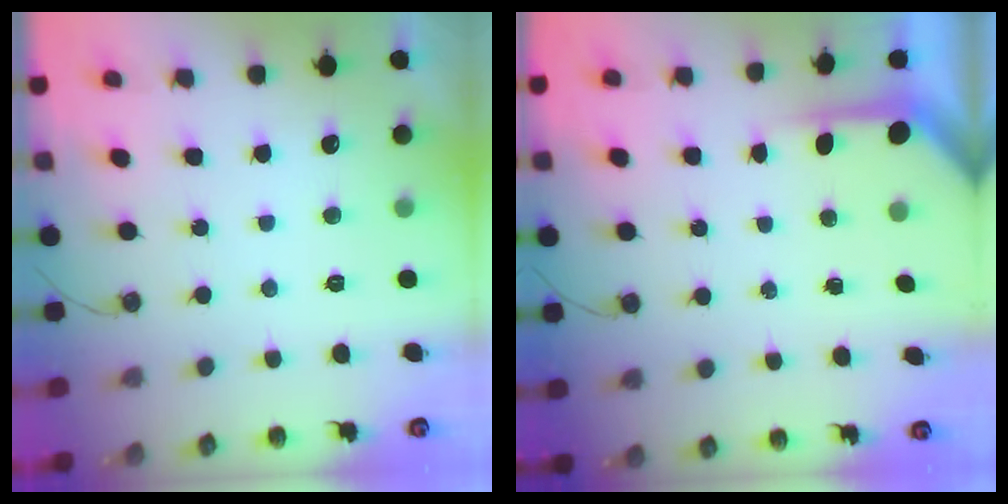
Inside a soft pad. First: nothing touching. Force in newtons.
{"total": 3.7, "press": 3.7, "slide": 0.2}